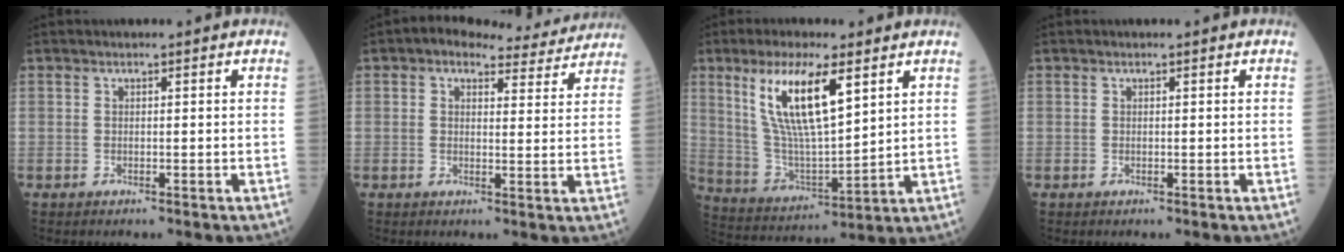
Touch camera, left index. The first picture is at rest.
{"total": 7.4, "force": [6.5, 2.7, 2.0], "torque": [-0.017, 0.015, 0.069]}
{"total": 13.3, "force": [6.4, 2.9, 11.2], "torque": [-0.230, 0.002, 0.128]}
{"total": 0.0}